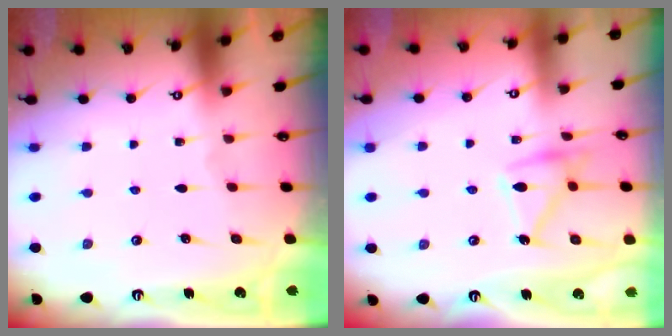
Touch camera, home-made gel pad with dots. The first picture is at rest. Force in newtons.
{"total": 13.7, "press": 13.7, "slide": 0.1}